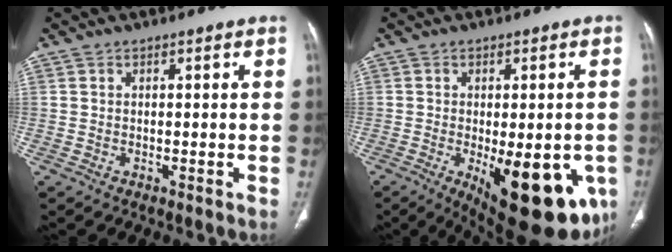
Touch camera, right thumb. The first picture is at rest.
{"total": 20.8, "force": [-6.8, 8.5, 17.7], "torque": [-0.180, -0.018, -0.071]}